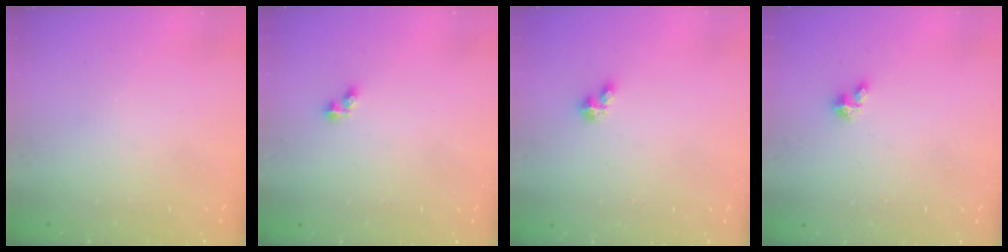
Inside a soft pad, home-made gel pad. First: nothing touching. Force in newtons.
{"total": 2.4, "press": 2.4, "slide": 0.4}
{"total": 2.9, "press": 2.9, "slide": 0.4}
{"total": 2.0, "press": 2.0, "slide": 0.3}